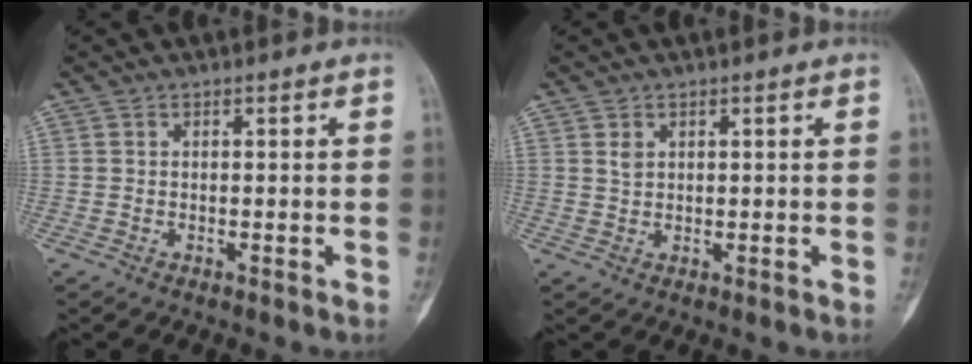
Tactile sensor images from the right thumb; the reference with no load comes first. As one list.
[{"total": 1.5, "force": [0.6, 1.1, 0.8], "torque": [-0.007, -0.003, 0.013]}]